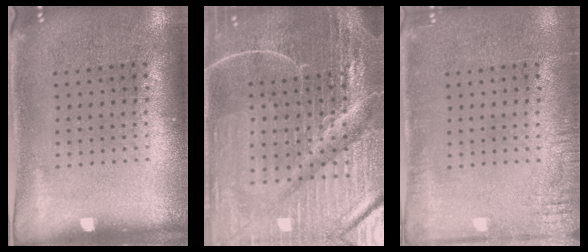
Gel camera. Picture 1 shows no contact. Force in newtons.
{"total": 7.1, "press": 6.2, "slide": 3.5}
{"total": 1.7, "press": 1.7, "slide": 0.2}